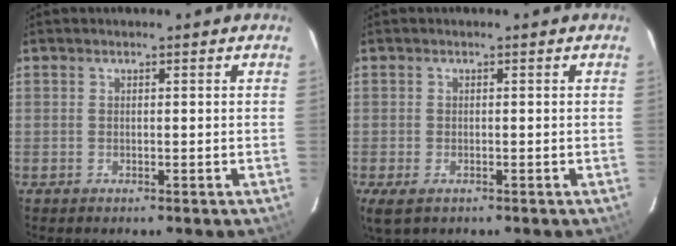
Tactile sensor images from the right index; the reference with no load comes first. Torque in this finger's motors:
{"motor_torque": [0.44, -0.18, 0.05, 0.01]}